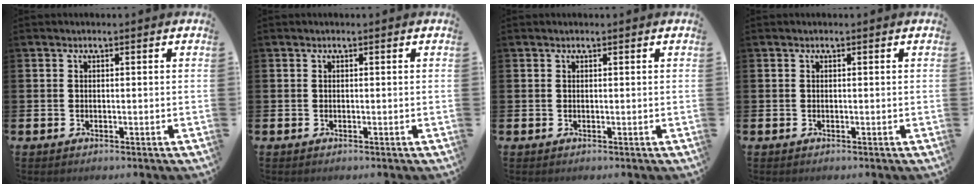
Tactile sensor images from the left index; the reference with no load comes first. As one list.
[{"total": 0.0}, {"total": 0.0}, {"total": 0.0}]